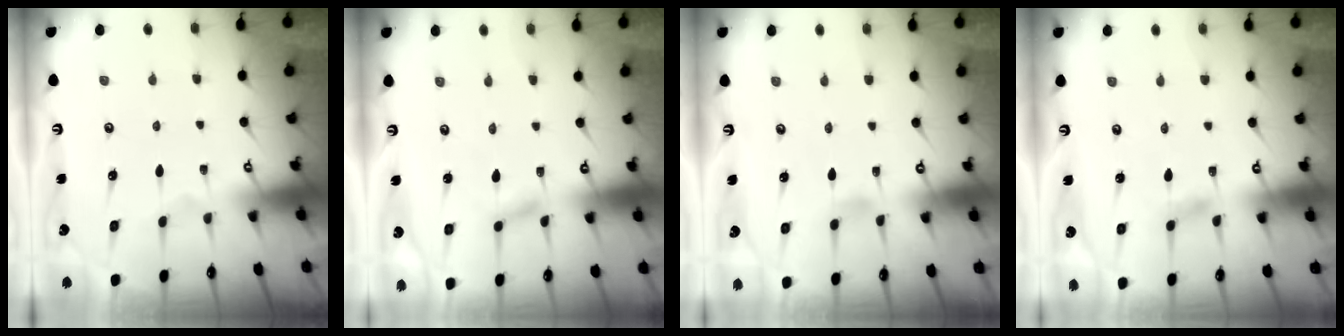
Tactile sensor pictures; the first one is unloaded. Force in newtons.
{"total": 1.7, "press": 1.7, "slide": 0.2}
{"total": 2.6, "press": 2.6, "slide": 0.3}
{"total": 3.0, "press": 3.0, "slide": 0.3}